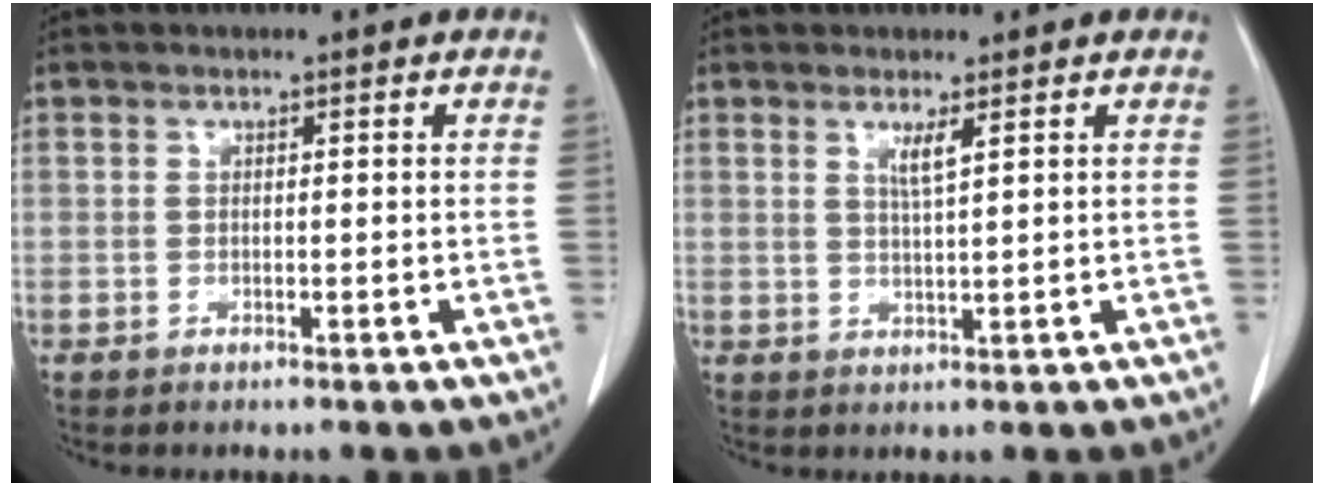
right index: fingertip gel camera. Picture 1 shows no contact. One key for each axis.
{"total": 2.2, "fx": 1.2, "fy": -0.3, "fz": 1.9, "tx": -0.036, "ty": -0.007, "tz": 0.023}